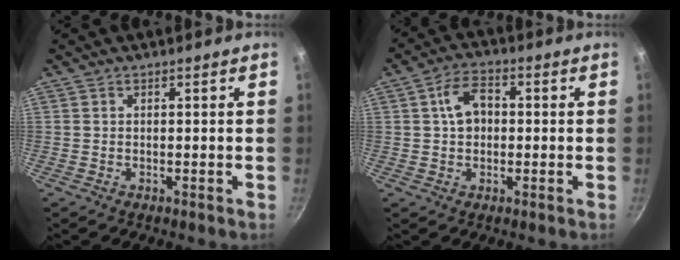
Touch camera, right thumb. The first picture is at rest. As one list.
[{"total": 6.5, "force": [0.7, 4.5, 4.6], "torque": [-0.062, 0.015, 0.004]}]